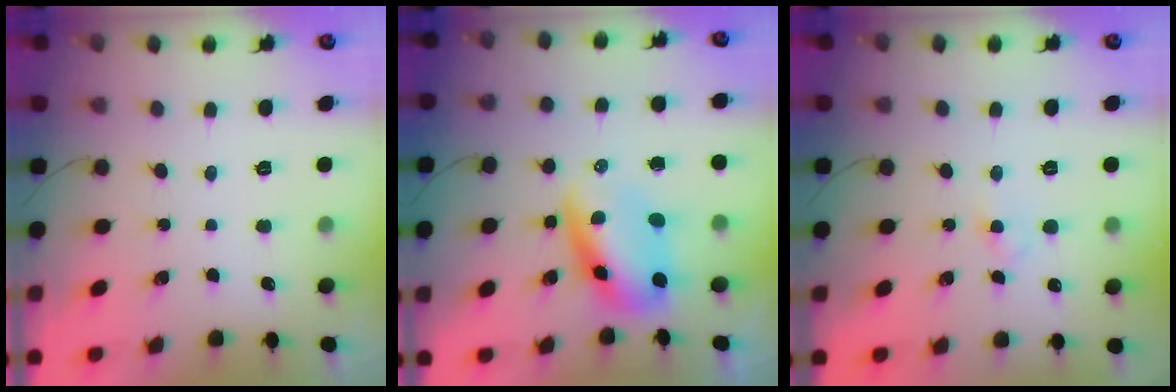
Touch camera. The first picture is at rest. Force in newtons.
{"total": 7.7, "press": 7.3, "slide": 2.2}
{"total": 2.5, "press": 2.4, "slide": 0.6}